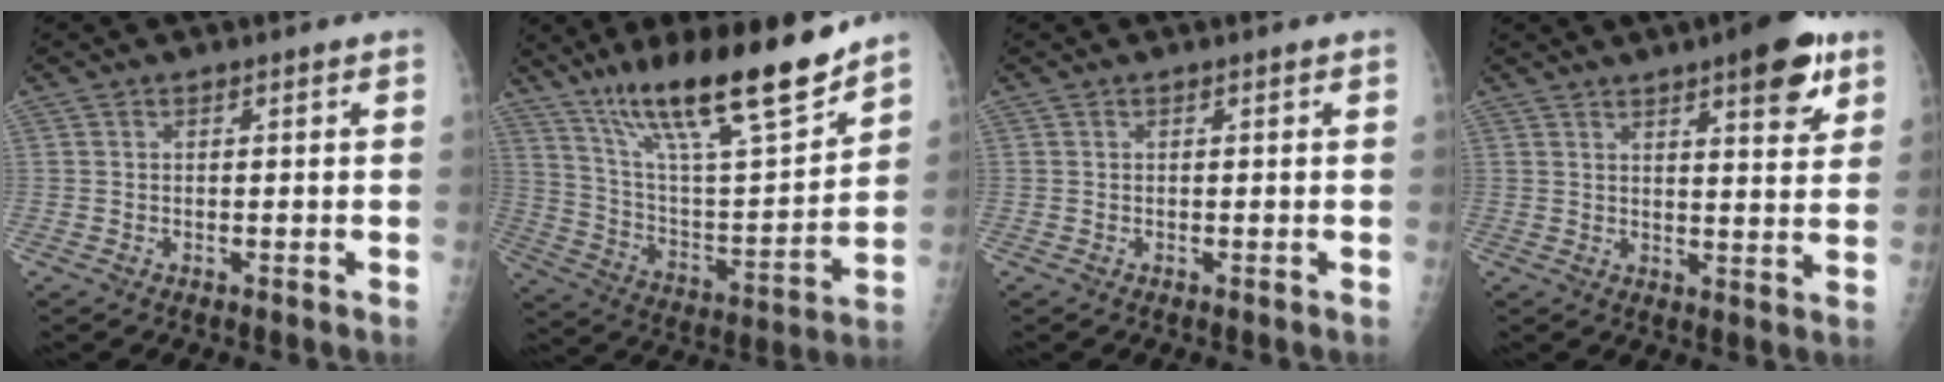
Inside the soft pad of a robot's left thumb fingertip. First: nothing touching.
{"total": 22.6, "force": [16.6, 3.9, 14.8], "torque": [-0.227, -0.077, 0.291]}
{"total": 0.0}
{"total": 10.2, "force": [5.9, 2.8, 7.8], "torque": [-0.083, -0.027, 0.075]}